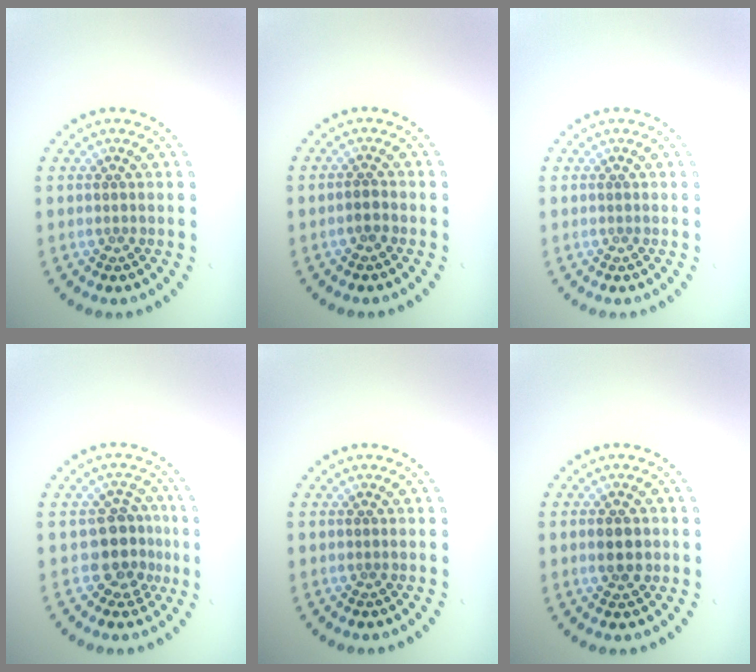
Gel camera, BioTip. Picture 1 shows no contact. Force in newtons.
{"total": 1.0, "press": 0.9, "slide": 0.4}
{"total": 0.0}
{"total": 3.4, "press": 2.8, "slide": 1.9}
{"total": 0.0}
{"total": 2.4, "press": 2.4, "slide": 0.1}